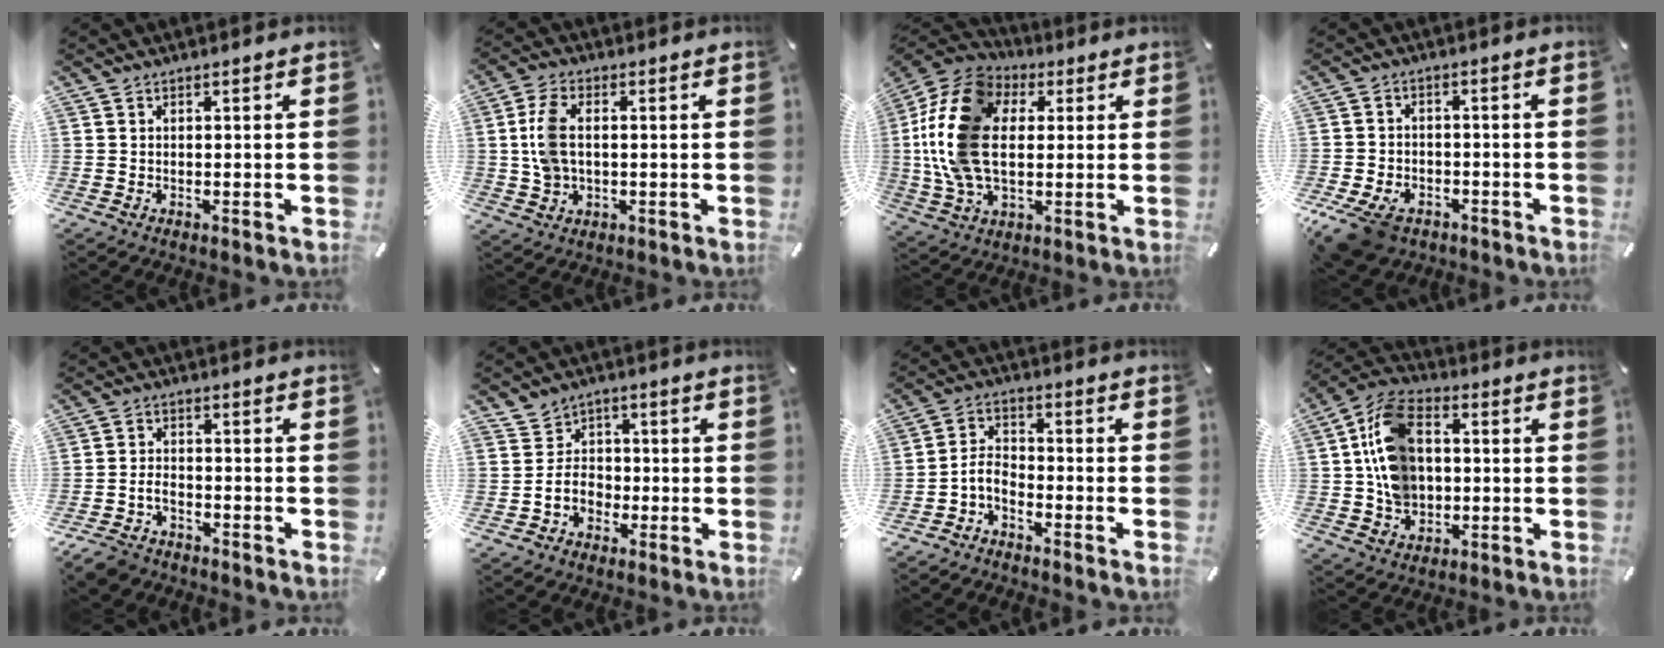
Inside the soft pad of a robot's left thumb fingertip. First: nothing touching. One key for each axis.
{"total": 7.7, "fx": 0.5, "fy": 5.0, "fz": 5.7, "tx": -0.137, "ty": 0.007, "tz": 0.006}
{"total": 17.9, "fx": 2.1, "fy": 12.4, "fz": 12.7, "tx": -0.303, "ty": 0.010, "tz": 0.036}
{"total": 8.8, "fx": -5.3, "fy": 5.6, "fz": 4.3, "tx": -0.102, "ty": 0.021, "tz": -0.098}
{"total": 4.6, "fx": -3.2, "fy": 2.8, "fz": 1.8, "tx": -0.042, "ty": 0.016, "tz": -0.063}
{"total": 6.9, "fx": -0.7, "fy": 6.6, "fz": 1.9, "tx": -0.023, "ty": 0.015, "tz": -0.011}
{"total": 4.9, "fx": -3.3, "fy": 2.7, "fz": 2.5, "tx": -0.061, "ty": 0.012, "tz": -0.068}
{"total": 13.2, "fx": 0.9, "fy": 10.4, "fz": 8.0, "tx": -0.172, "ty": 0.020, "tz": 0.019}